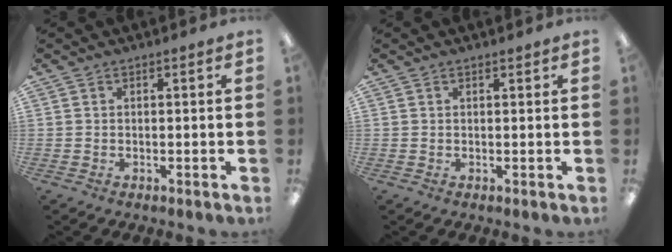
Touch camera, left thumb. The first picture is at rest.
{"total": 0.6, "force": [0.5, 0.2, 0.2], "torque": [0.003, -0.003, 0.008]}